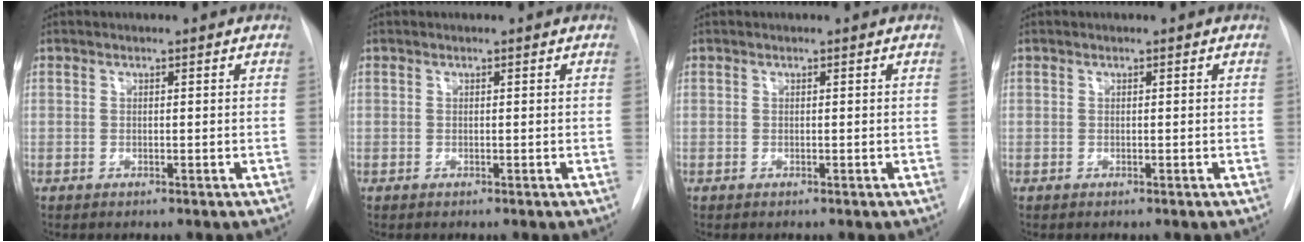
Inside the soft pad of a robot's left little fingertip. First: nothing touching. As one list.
[{"total": 0.0}, {"total": 0.0}, {"total": 0.0}]